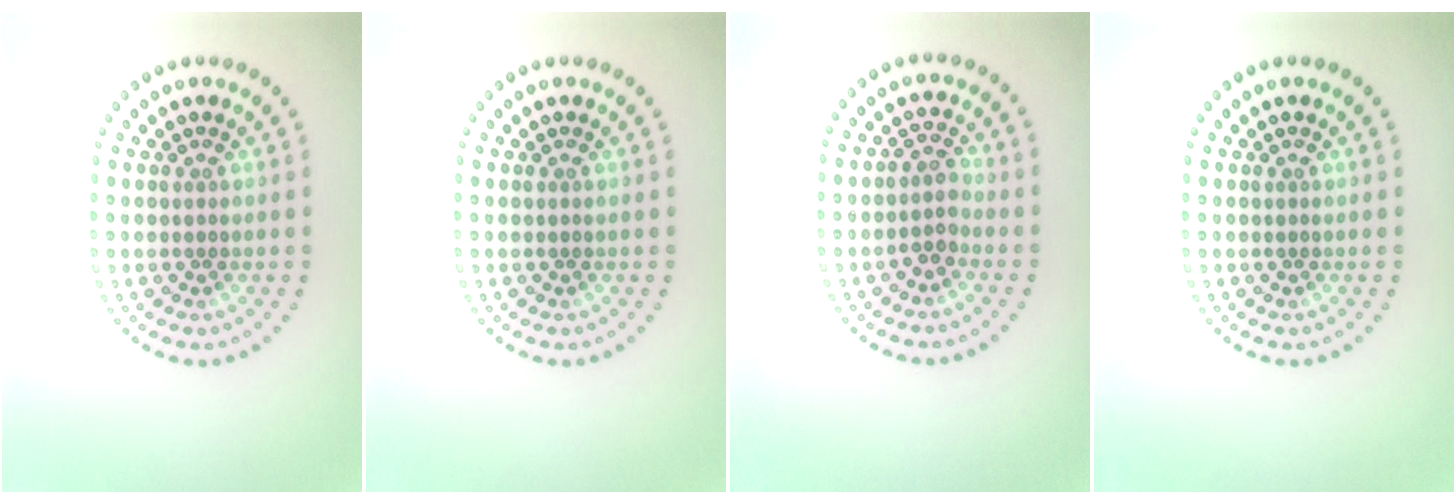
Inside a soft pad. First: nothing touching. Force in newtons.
{"total": 0.0}
{"total": 1.8, "press": 1.5, "slide": 0.9}
{"total": 0.0}